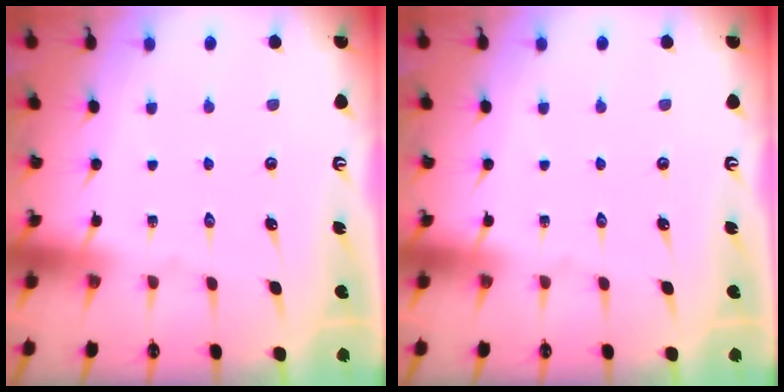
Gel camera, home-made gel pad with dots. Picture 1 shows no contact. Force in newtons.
{"total": 0.0}